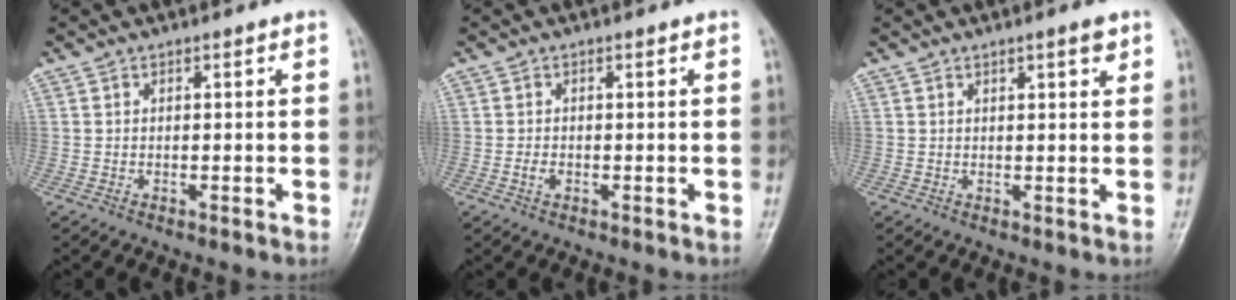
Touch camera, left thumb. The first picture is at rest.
{"total": 1.2, "force": [-0.1, 0.8, 0.9], "torque": [-0.015, -0.001, -0.002]}
{"total": 2.6, "force": [1.6, 0.6, 1.9], "torque": [-0.022, -0.008, 0.021]}